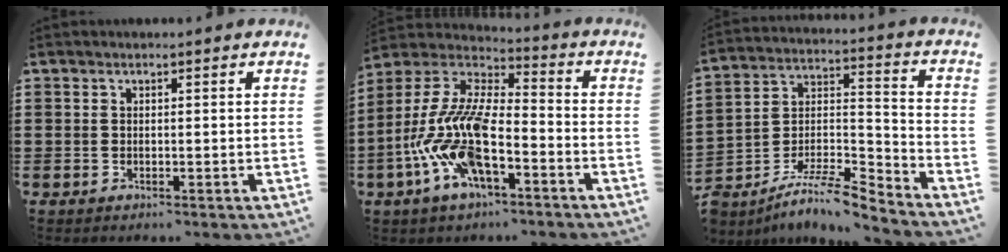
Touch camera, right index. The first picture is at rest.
{"total": 13.6, "force": [-6.6, 5.1, 10.7], "torque": [-0.265, -0.018, -0.141]}
{"total": 7.5, "force": [-6.8, 0.8, 3.1], "torque": [-0.059, 0.001, -0.134]}